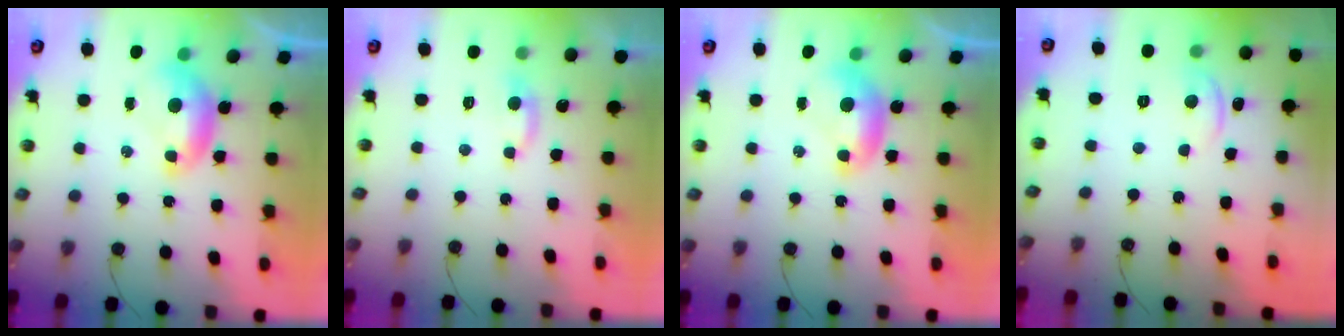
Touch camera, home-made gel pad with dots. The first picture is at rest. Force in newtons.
{"total": 2.1, "press": 2.0, "slide": 0.5}
{"total": 0.0}
{"total": 1.8, "press": 1.7, "slide": 0.6}